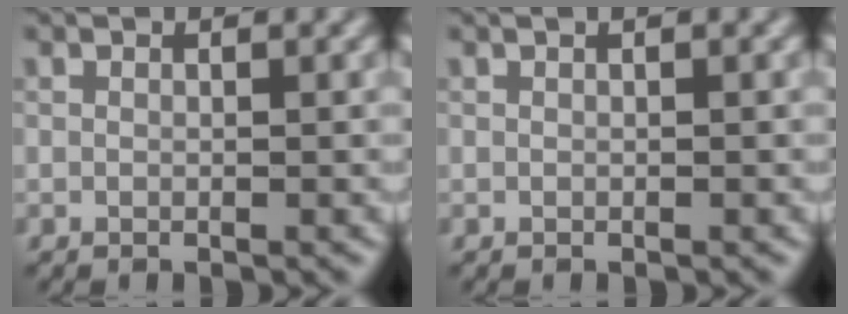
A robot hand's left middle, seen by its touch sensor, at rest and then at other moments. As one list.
[{"total": 0.6, "force": [0.2, 0.1, 0.5], "torque": [-0.006, 0.006, 0.002]}]